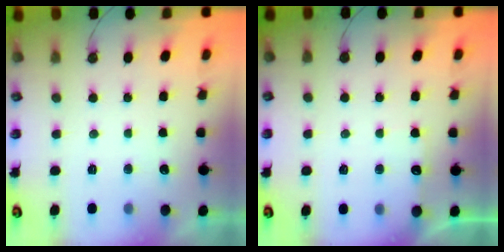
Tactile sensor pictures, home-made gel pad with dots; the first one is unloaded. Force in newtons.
{"total": 4.3, "press": 4.2, "slide": 0.6}